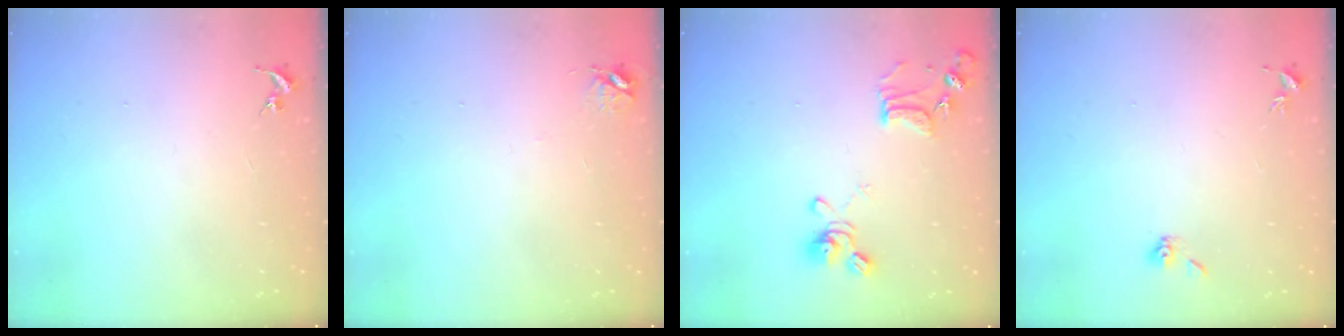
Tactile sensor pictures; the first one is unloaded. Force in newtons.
{"total": 4.7, "press": 4.7, "slide": 0.6}
{"total": 13.1, "press": 13.0, "slide": 1.3}
{"total": 5.3, "press": 5.2, "slide": 1.1}